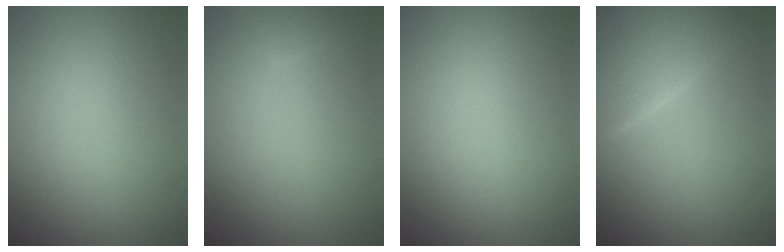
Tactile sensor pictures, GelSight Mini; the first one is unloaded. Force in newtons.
{"total": 0.5, "press": 0.5, "slide": 0.0}
{"total": 0.0}
{"total": 4.2, "press": 4.2, "slide": 0.1}